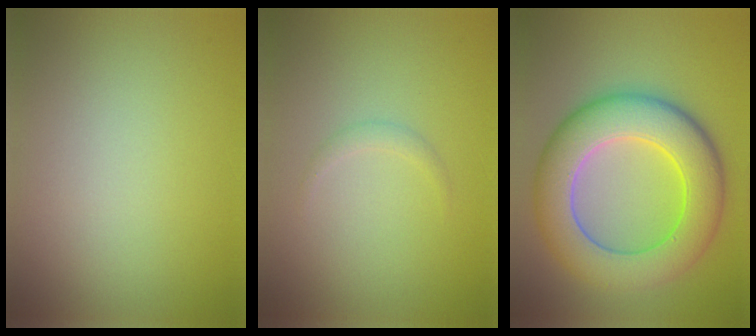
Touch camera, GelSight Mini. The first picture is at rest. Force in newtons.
{"total": 0.8, "press": 0.8, "slide": 0.1}
{"total": 9.6, "press": 9.6, "slide": 0.6}